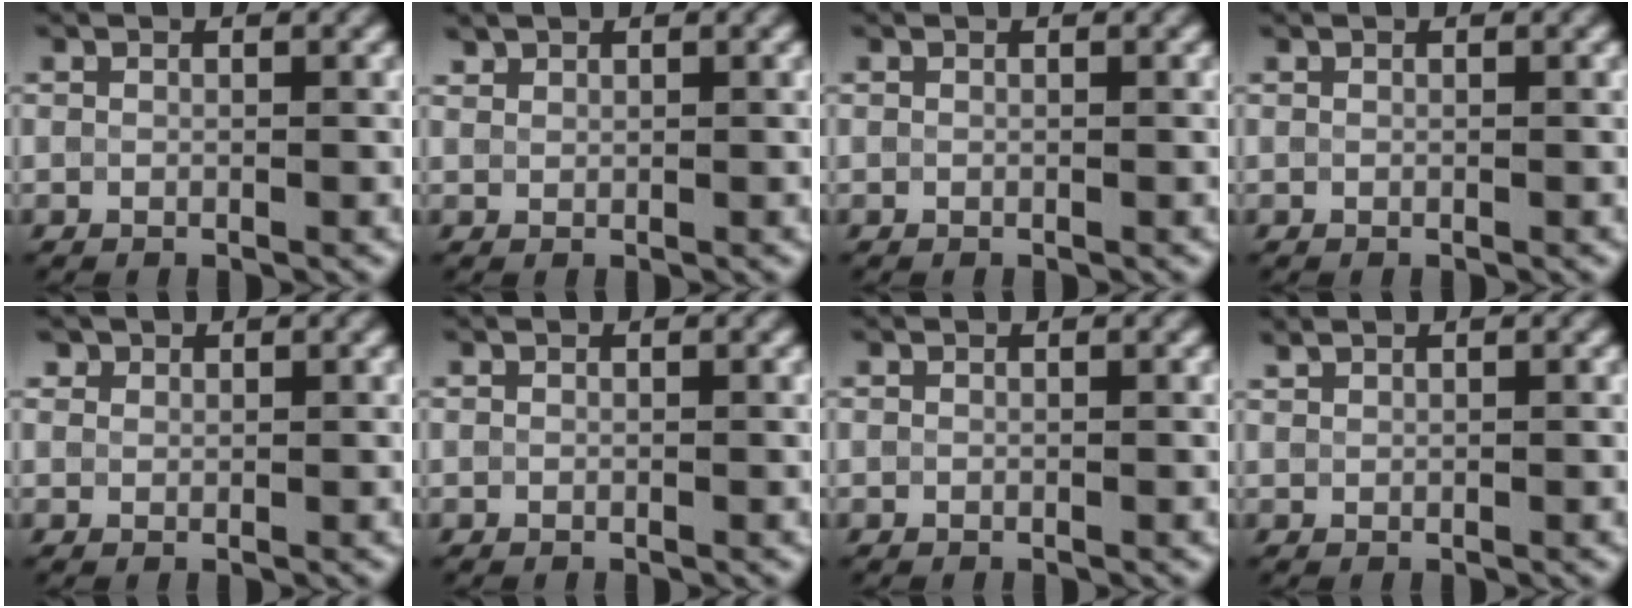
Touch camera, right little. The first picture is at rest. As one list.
[{"total": 1.0, "force": [1.0, 0.3, 0.0], "torque": [-0.003, 0.002, 0.026]}, {"total": 0.0}, {"total": 0.0}, {"total": 1.0, "force": [0.8, 0.7, 0.1], "torque": [-0.001, -0.001, 0.013]}, {"total": 0.0}, {"total": 0.0}, {"total": 0.7, "force": [0.7, 0.1, 0.1], "torque": [-0.001, 0.001, 0.019]}]